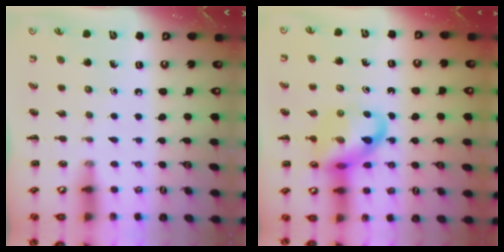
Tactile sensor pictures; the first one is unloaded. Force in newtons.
{"total": 14.4, "press": 14.2, "slide": 2.3}